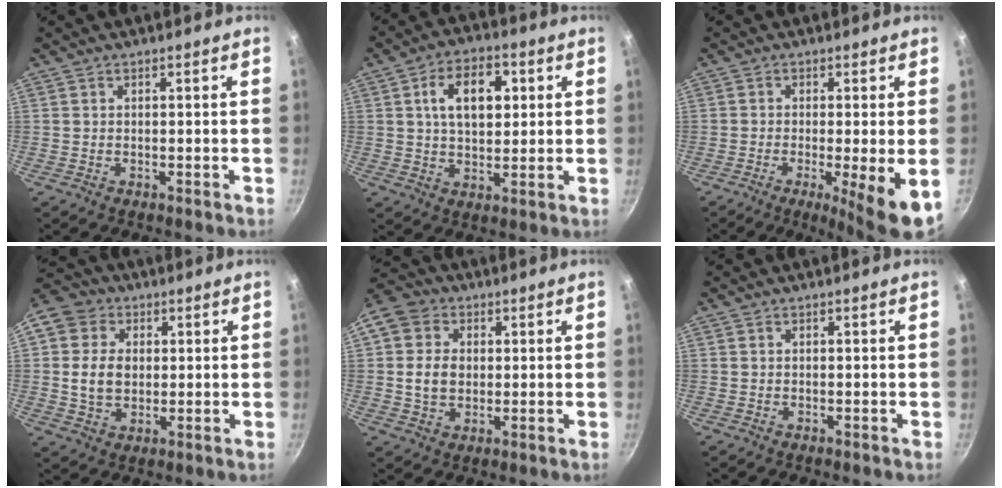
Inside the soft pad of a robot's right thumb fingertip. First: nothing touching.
{"total": 11.1, "force": [2.7, 6.9, 8.2], "torque": [-0.110, 0.003, 0.039]}
{"total": 8.1, "force": [-2.3, 0.5, 7.7], "torque": [-0.122, -0.009, -0.031]}
{"total": 11.8, "force": [1.7, 9.7, 6.6], "torque": [-0.107, 0.011, 0.024]}
{"total": 11.3, "force": [1.6, 9.3, 6.2], "torque": [-0.108, 0.015, 0.019]}
{"total": 0.0}